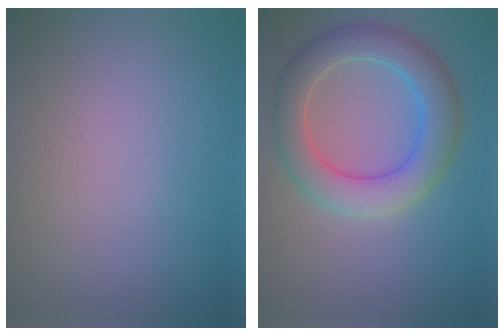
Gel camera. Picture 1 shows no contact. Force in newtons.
{"total": 6.1, "press": 6.0, "slide": 0.3}